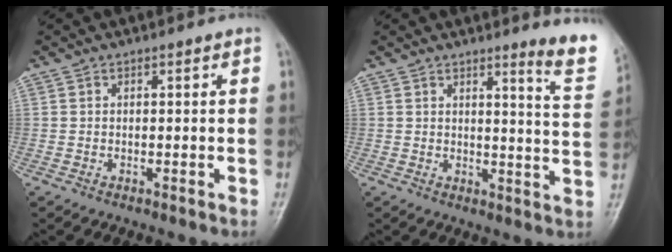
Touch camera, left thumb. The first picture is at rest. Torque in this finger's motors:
{"motor_torque": [0.17, -0.03, 0.22, 0.32, 0.05]}